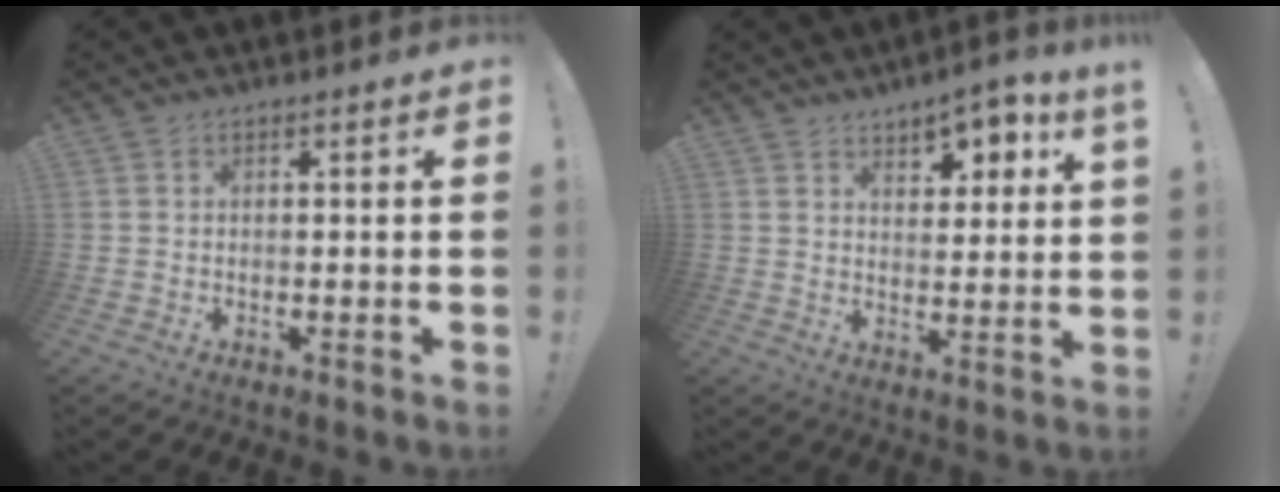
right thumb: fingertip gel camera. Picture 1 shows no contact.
{"total": 6.3, "force": [4.8, 1.3, 3.9], "torque": [-0.045, -0.034, 0.078]}